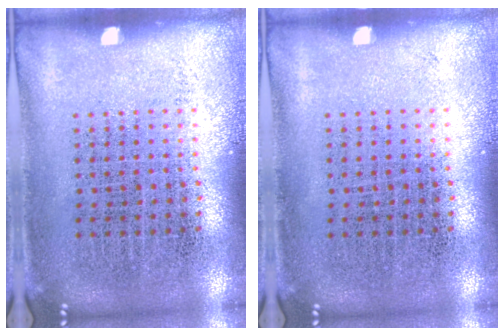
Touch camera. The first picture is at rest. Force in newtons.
{"total": 0.0}